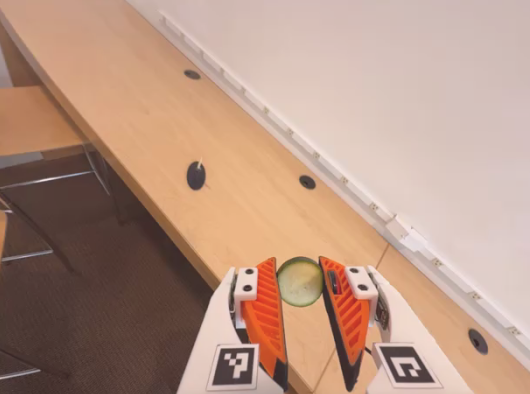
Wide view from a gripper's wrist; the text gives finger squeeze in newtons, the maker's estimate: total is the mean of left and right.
{"total": 9.6, "left": 9.6, "right": 9.6}